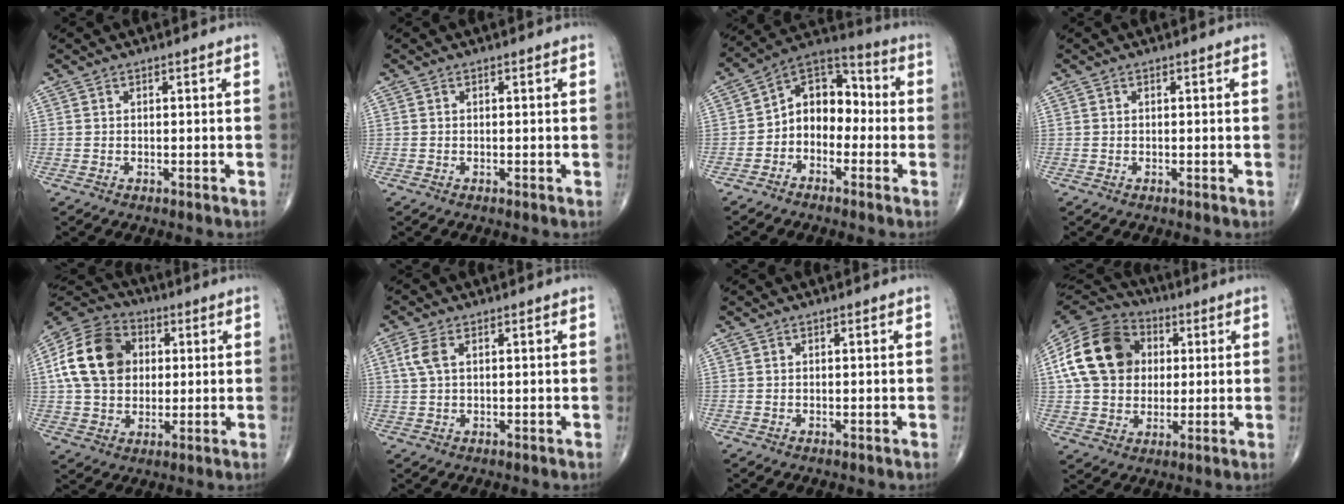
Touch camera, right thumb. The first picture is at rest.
{"total": 0.0}
{"total": 10.8, "force": [-1.8, 7.8, 7.1], "torque": [-0.074, 0.051, -0.051]}
{"total": 0.0}
{"total": 16.2, "force": [2.7, 12.4, 10.0], "torque": [-0.173, 0.015, 0.041]}
{"total": 3.8, "force": [1.2, 1.9, 3.0], "torque": [-0.081, 0.012, 0.026]}
{"total": 0.0}
{"total": 18.6, "force": [3.5, 14.6, 11.0], "torque": [-0.196, 0.017, 0.057]}